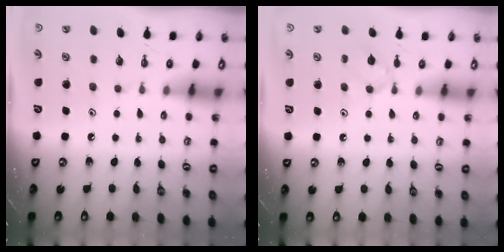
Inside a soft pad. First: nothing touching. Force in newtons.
{"total": 2.9, "press": 2.8, "slide": 0.6}